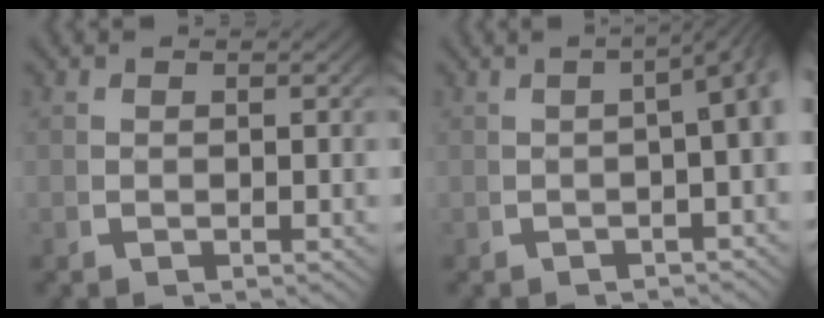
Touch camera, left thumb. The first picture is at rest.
{"total": 7.2, "force": [0.6, 3.7, 6.1], "torque": [-0.065, 0.026, -0.003]}